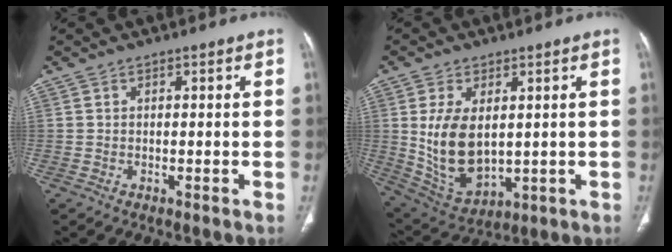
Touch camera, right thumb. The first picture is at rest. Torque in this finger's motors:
{"motor_torque": [-0.82, 1.77, 0.71, 0.80, 0.39]}